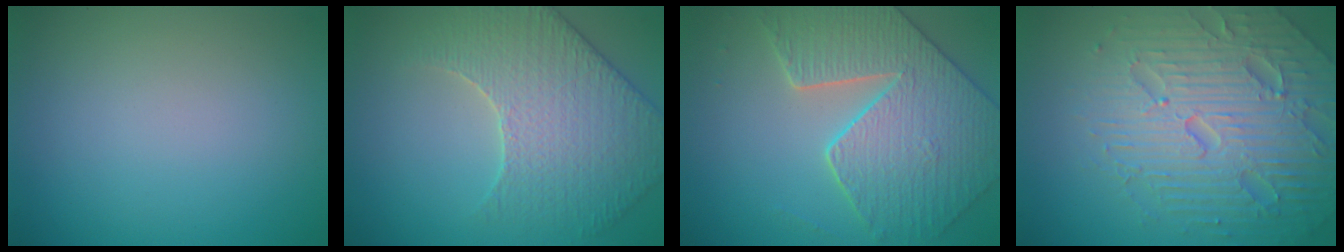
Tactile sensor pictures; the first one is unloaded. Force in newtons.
{"total": 5.0, "press": 4.9, "slide": 0.8}
{"total": 6.0, "press": 5.4, "slide": 2.6}
{"total": 7.4, "press": 7.2, "slide": 1.7}